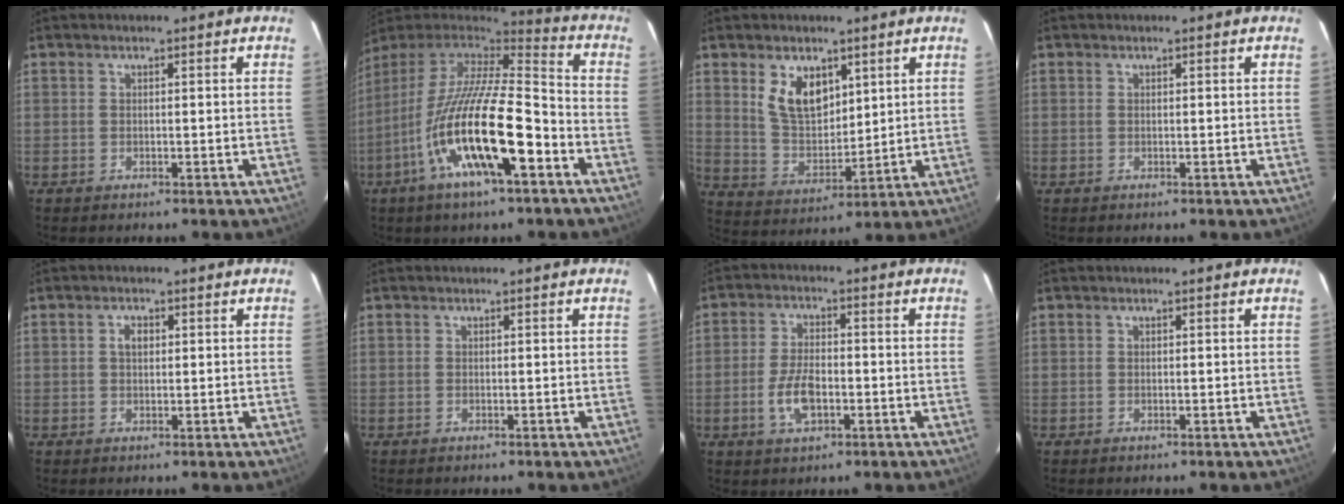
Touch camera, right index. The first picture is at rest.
{"total": 21.7, "force": [-9.0, 5.3, 19.0], "torque": [-0.344, -0.039, -0.169]}
{"total": 9.5, "force": [4.5, 5.7, 6.3], "torque": [-0.115, 0.006, 0.096]}
{"total": 0.0}
{"total": 1.9, "force": [0.4, 1.3, 1.4], "torque": [-0.023, 0.007, 0.007]}
{"total": 0.0}
{"total": 6.8, "force": [-2.3, 3.3, 5.5], "torque": [-0.116, 0.000, -0.040]}
{"total": 0.0}